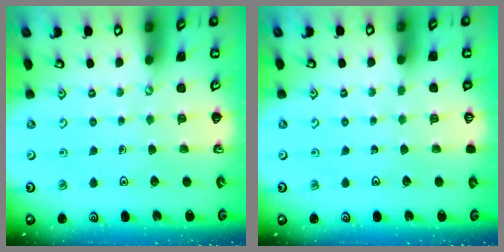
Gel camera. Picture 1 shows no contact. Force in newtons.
{"total": 0.0}